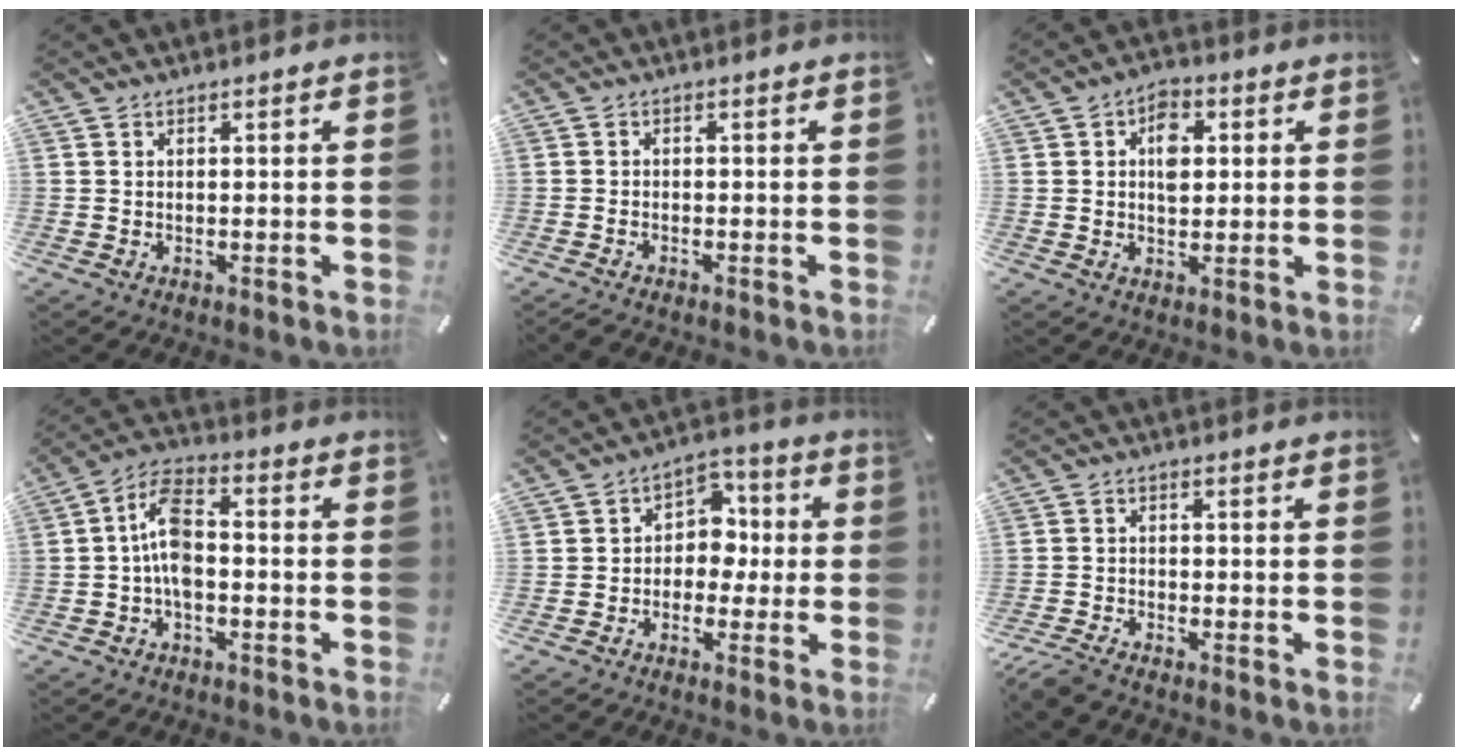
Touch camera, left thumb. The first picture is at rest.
{"total": 1.5, "force": [-1.3, 0.5, 0.6], "torque": [-0.012, 0.004, -0.024]}
{"total": 6.6, "force": [1.2, 4.6, 4.5], "torque": [-0.051, -0.004, 0.014]}
{"total": 8.6, "force": [-2.0, 4.6, 7.0], "torque": [-0.143, 0.018, -0.036]}
{"total": 7.4, "force": [-1.3, 6.6, 3.2], "torque": [-0.043, 0.017, -0.027]}
{"total": 3.4, "force": [-3.2, 0.7, 1.1], "torque": [-0.038, 0.006, -0.067]}